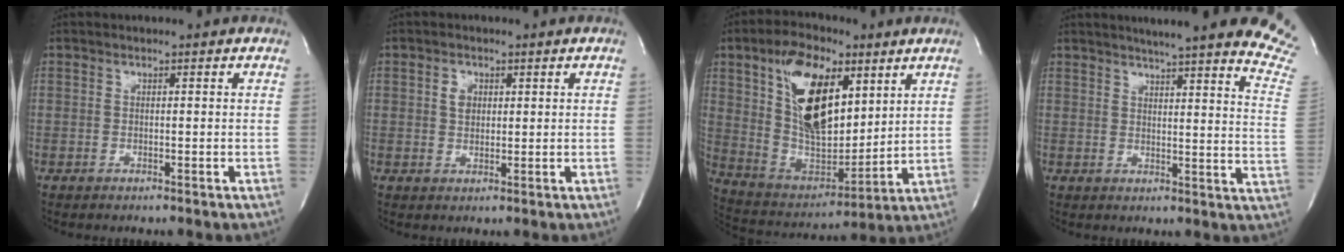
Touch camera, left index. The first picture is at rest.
{"total": 2.4, "force": [0.6, 1.9, 1.4], "torque": [-0.027, 0.000, 0.010]}
{"total": 18.3, "force": [7.0, 8.6, 14.5], "torque": [-0.285, 0.012, 0.130]}
{"total": 23.6, "force": [21.2, 0.1, 10.5], "torque": [-0.135, -0.099, 0.232]}